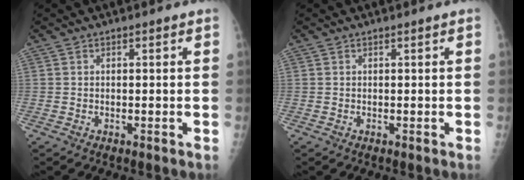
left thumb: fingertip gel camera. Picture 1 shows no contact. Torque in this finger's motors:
{"motor_torque": [0.07, -0.33, -0.06, 0.03, -0.01]}